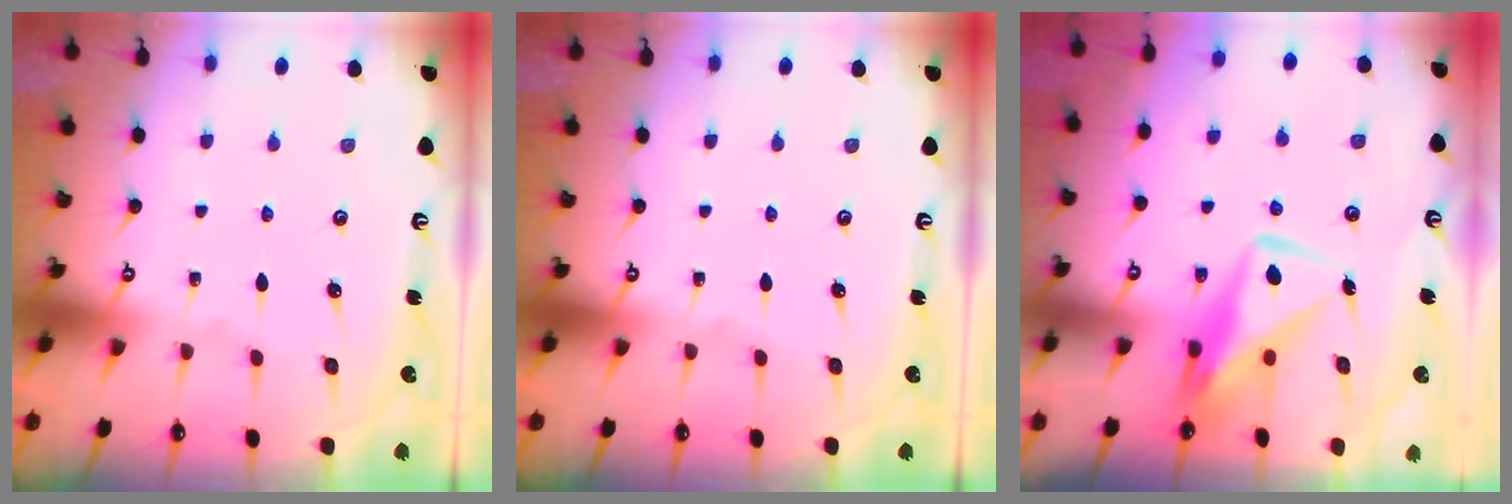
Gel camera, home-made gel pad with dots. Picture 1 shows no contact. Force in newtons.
{"total": 0.0}
{"total": 10.2, "press": 10.2, "slide": 0.9}